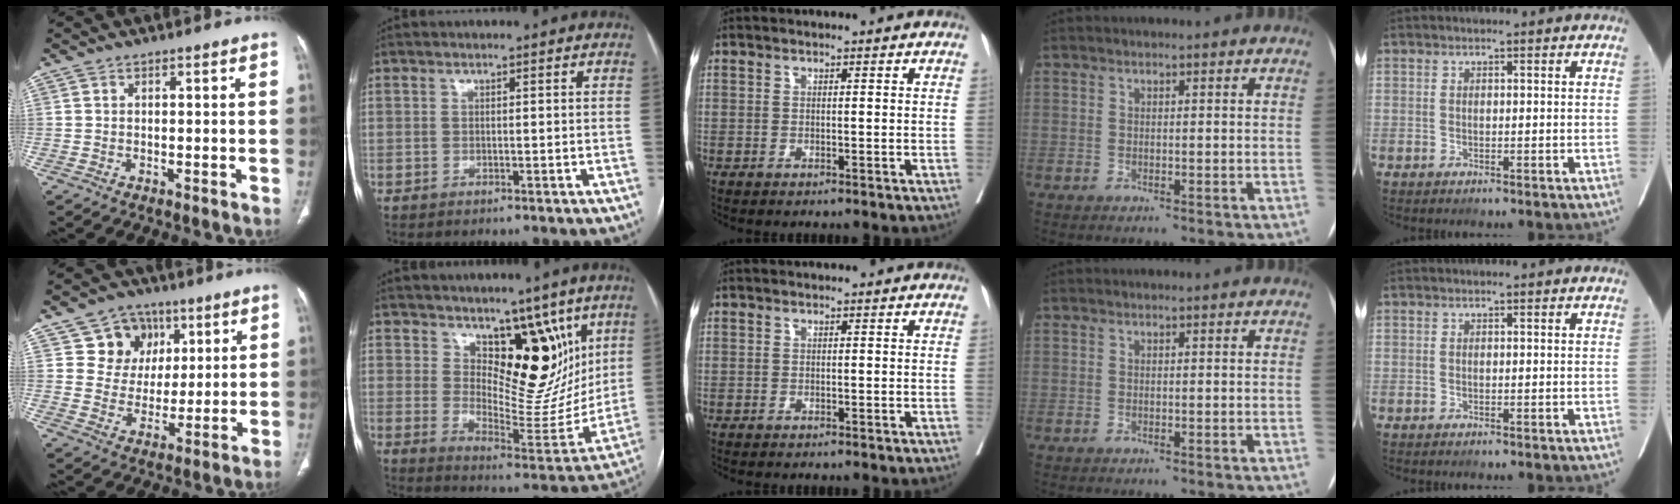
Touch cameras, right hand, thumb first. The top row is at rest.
{"thumb": {"total": 9.7, "force": [4.3, 8.5, 2.1], "torque": [0.012, -0.014, 0.075]}, "index": {"total": 12.9, "force": [7.5, 6.5, 8.4], "torque": [-0.101, -0.012, 0.133]}}